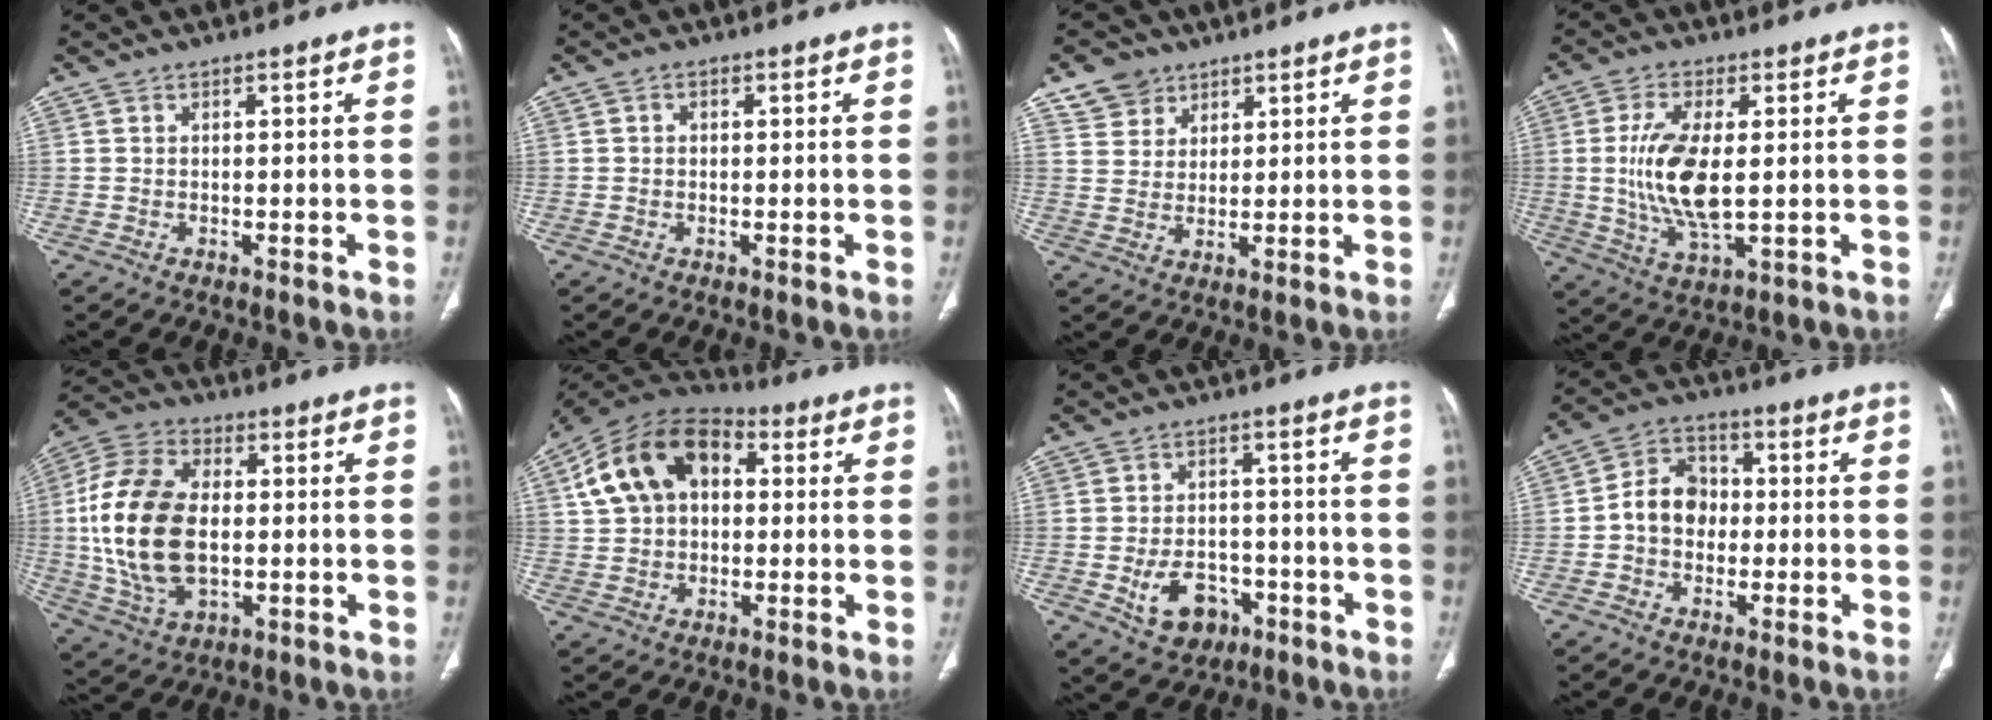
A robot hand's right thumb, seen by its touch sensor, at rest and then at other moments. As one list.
[{"total": 0.7, "force": [0.1, 0.7, 0.3], "torque": [-0.003, 0.003, 0.001]}, {"total": 5.8, "force": [3.8, 4.3, 0.7], "torque": [0.005, -0.020, 0.076]}, {"total": 12.0, "force": [0.4, 4.9, 10.9], "torque": [-0.228, -0.015, 0.015]}, {"total": 19.8, "force": [0.2, 12.0, 15.7], "torque": [-0.319, 0.005, 0.011]}, {"total": 16.2, "force": [3.7, 11.2, 11.1], "torque": [-0.185, 0.027, 0.056]}, {"total": 8.6, "force": [-3.2, 6.4, 4.8], "torque": [-0.058, 0.022, -0.041]}, {"total": 8.3, "force": [-0.6, 6.8, 4.8], "torque": [-0.059, 0.027, -0.024]}]